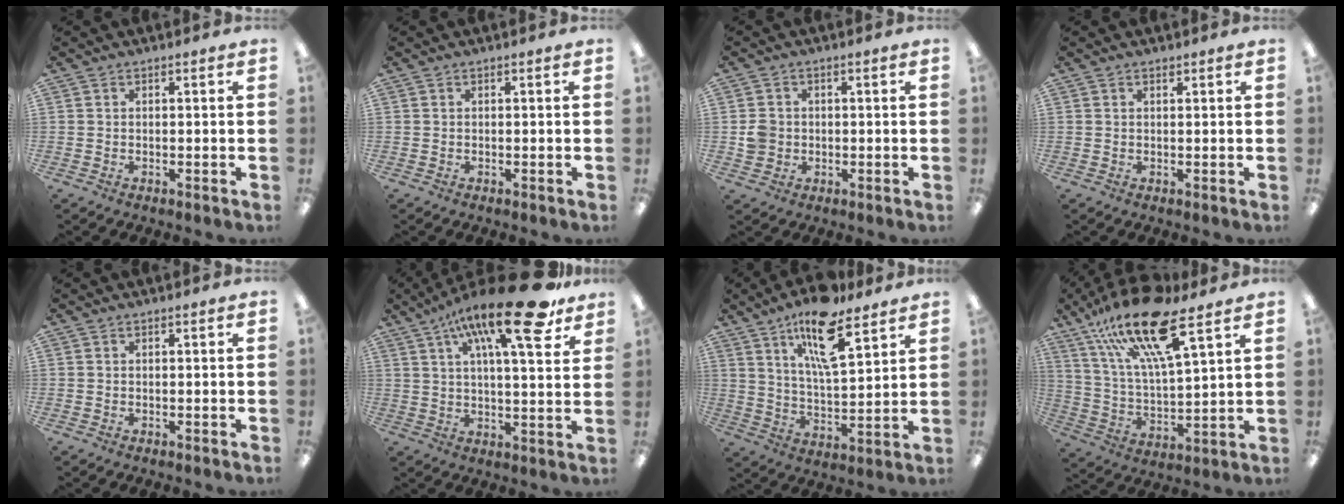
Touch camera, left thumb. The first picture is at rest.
{"total": 0.0}
{"total": 3.7, "force": [-0.3, 3.6, 0.9], "torque": [-0.011, 0.004, -0.006]}
{"total": 0.5, "force": [0.5, 0.2, 0.2], "torque": [-0.005, 0.000, 0.009]}
{"total": 0.0}
{"total": 21.0, "force": [11.9, 5.9, 16.2], "torque": [-0.253, -0.055, 0.183]}
{"total": 16.0, "force": [10.4, 5.3, 11.0], "torque": [-0.185, -0.044, 0.172]}
{"total": 20.5, "force": [13.7, 5.5, 14.2], "torque": [-0.267, -0.069, 0.230]}